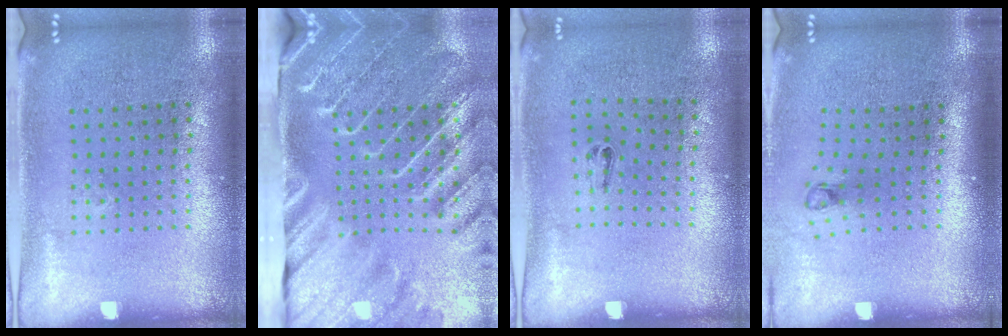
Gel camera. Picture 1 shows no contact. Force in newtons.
{"total": 4.4, "press": 3.4, "slide": 2.8}
{"total": 0.5, "press": 0.3, "slide": 0.5}
{"total": 0.8, "press": 0.4, "slide": 0.7}